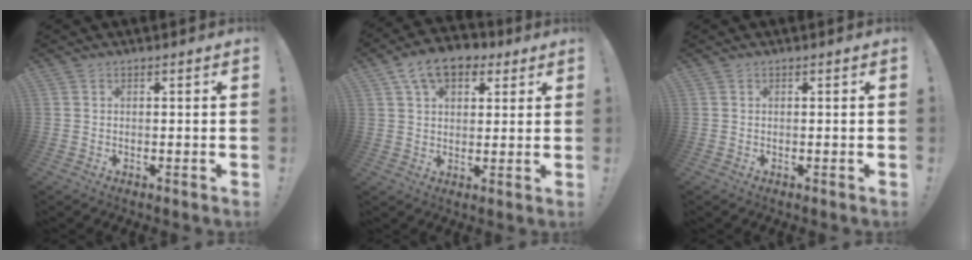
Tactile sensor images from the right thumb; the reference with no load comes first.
{"total": 11.1, "force": [5.5, 7.0, 6.7], "torque": [-0.103, -0.012, 0.102]}
{"total": 0.0}